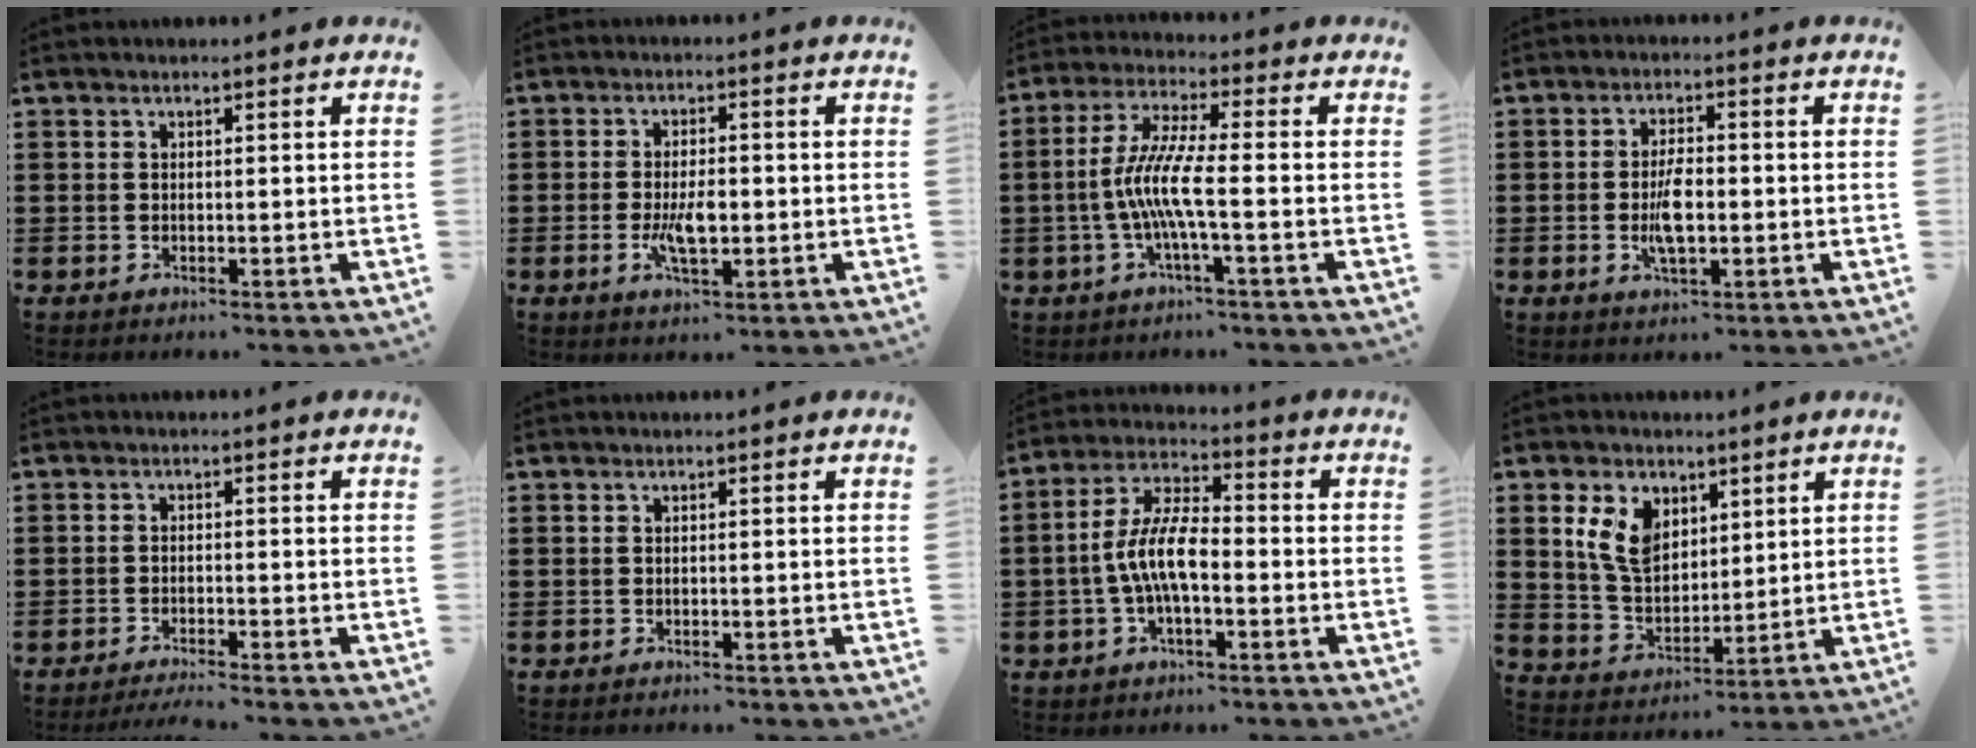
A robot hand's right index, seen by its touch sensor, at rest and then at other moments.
{"total": 5.2, "force": [-1.0, 1.9, 4.7], "torque": [-0.102, -0.004, -0.022]}
{"total": 8.2, "force": [-2.0, 0.7, 8.0], "torque": [-0.179, -0.017, -0.049]}
{"total": 5.4, "force": [-0.9, 2.2, 4.9], "torque": [-0.107, -0.003, -0.021]}
{"total": 2.0, "force": [-2.0, -0.3, 0.5], "torque": [-0.009, -0.001, -0.039]}
{"total": 0.0}
{"total": 8.4, "force": [-1.8, 3.1, 7.6], "torque": [-0.173, -0.006, -0.039]}
{"total": 7.7, "force": [3.4, 5.3, 4.5], "torque": [-0.101, 0.015, 0.062]}